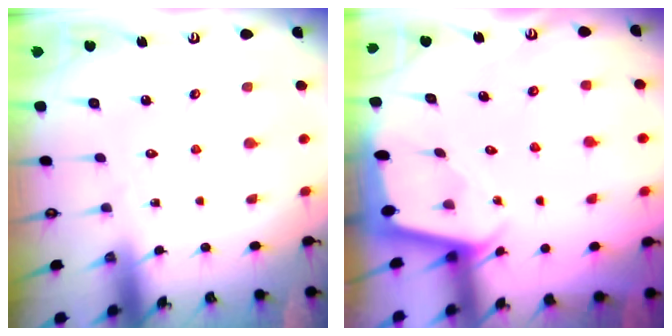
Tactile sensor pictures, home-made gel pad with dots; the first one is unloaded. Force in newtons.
{"total": 2.2, "press": 2.2, "slide": 0.2}